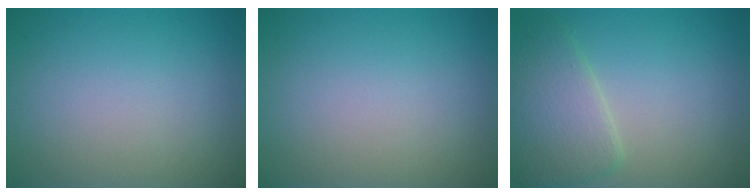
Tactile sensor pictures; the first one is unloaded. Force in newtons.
{"total": 0.0}
{"total": 4.1, "press": 4.1, "slide": 0.2}